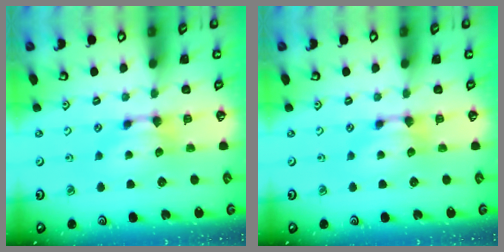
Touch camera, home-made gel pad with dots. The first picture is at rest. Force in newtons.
{"total": 0.0}